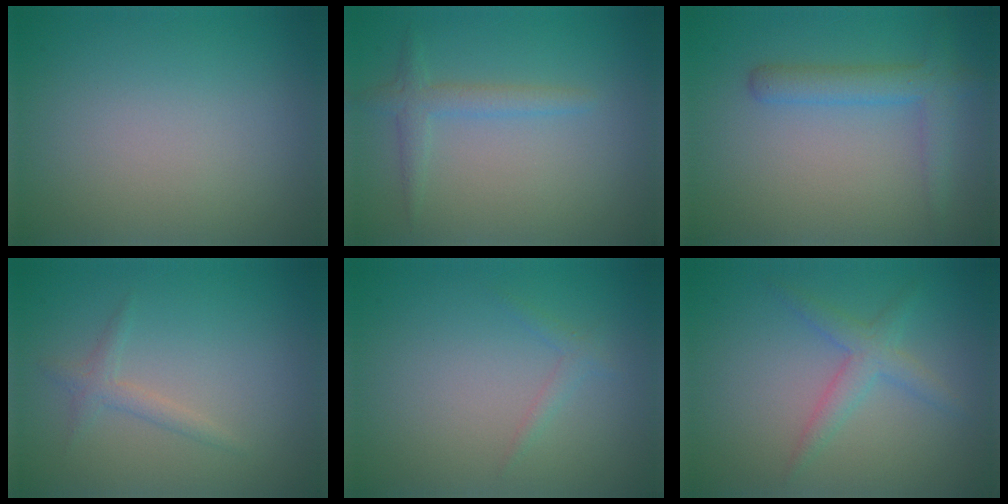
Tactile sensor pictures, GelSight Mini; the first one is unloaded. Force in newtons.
{"total": 1.9, "press": 1.9, "slide": 0.1}
{"total": 3.0, "press": 3.0, "slide": 0.2}
{"total": 1.3, "press": 1.3, "slide": 0.0}
{"total": 0.9, "press": 0.9, "slide": 0.0}
{"total": 2.4, "press": 2.4, "slide": 0.1}